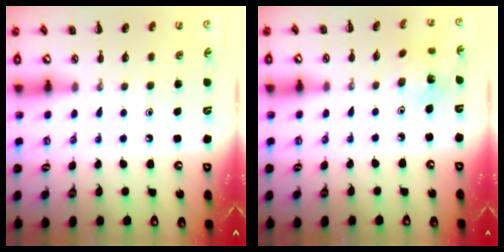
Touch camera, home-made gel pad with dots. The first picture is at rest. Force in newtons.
{"total": 2.6, "press": 2.4, "slide": 0.9}